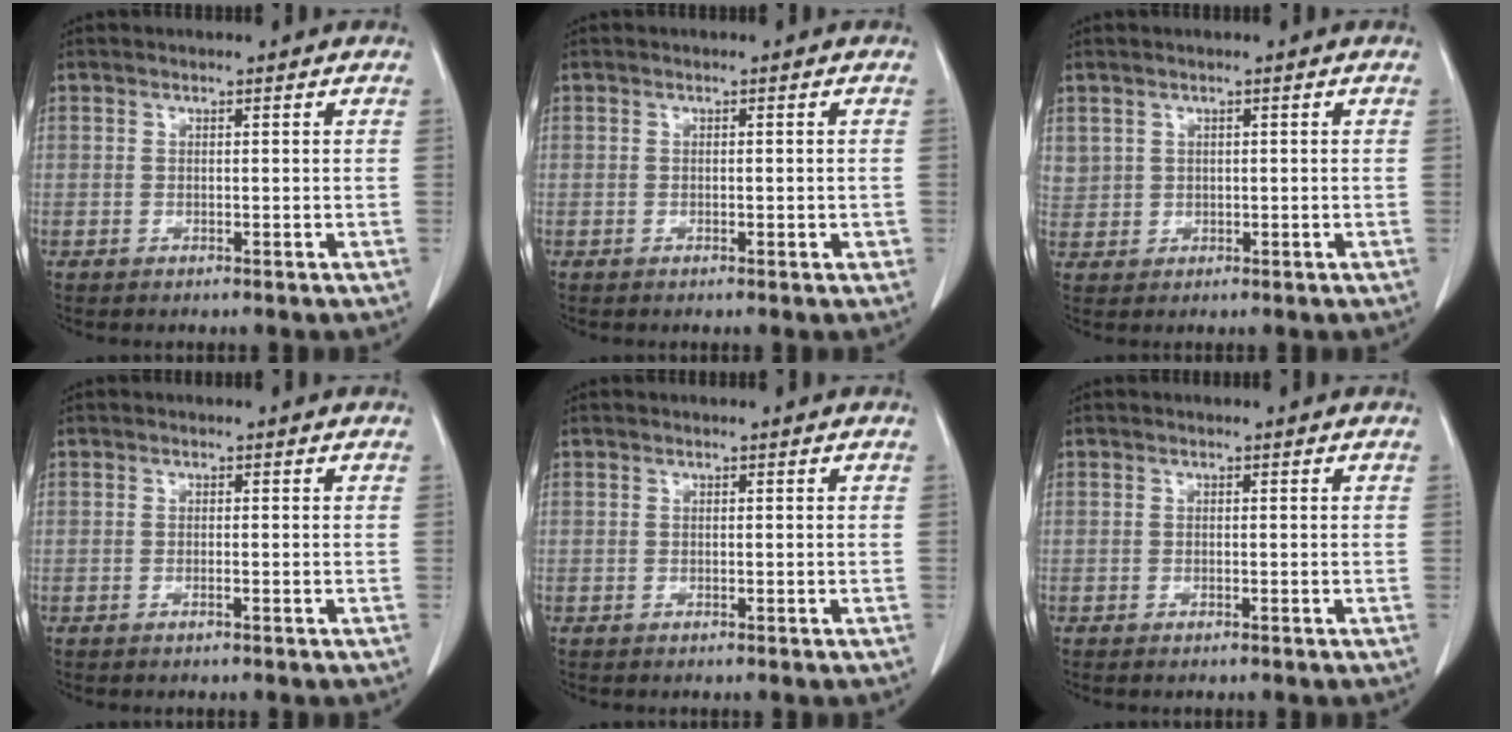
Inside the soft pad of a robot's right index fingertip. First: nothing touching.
{"total": 1.3, "force": [-0.2, 0.6, 1.1], "torque": [-0.015, 0.000, -0.001]}
{"total": 2.7, "force": [1.2, 2.3, 0.5], "torque": [-0.006, 0.008, 0.030]}
{"total": 0.6, "force": [-0.3, 0.0, 0.5], "torque": [-0.012, -0.001, -0.004]}
{"total": 0.0}
{"total": 0.0}